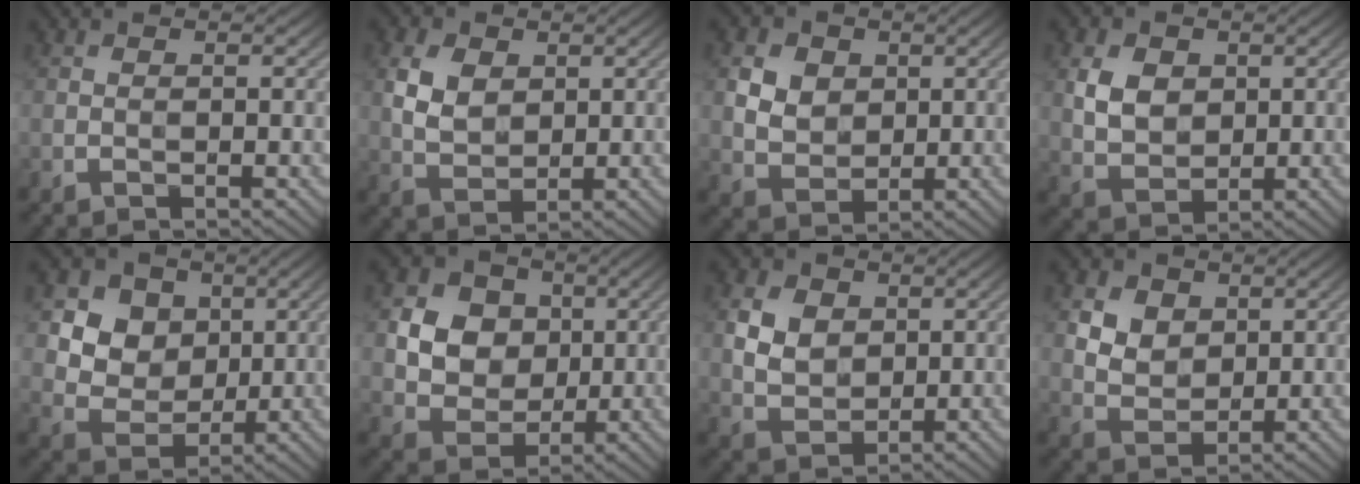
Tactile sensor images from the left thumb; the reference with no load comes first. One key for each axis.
{"total": 5.3, "fx": 1.7, "fy": 3.7, "fz": 3.4, "tx": -0.080, "ty": 0.004, "tz": 0.032}
{"total": 5.8, "fx": 2.0, "fy": 4.6, "fz": 2.9, "tx": -0.093, "ty": -0.001, "tz": 0.030}
{"total": 5.5, "fx": 1.4, "fy": 4.3, "fz": 3.2, "tx": -0.076, "ty": -0.001, "tz": 0.026}
{"total": 9.3, "fx": 3.4, "fy": 7.6, "fz": 4.2, "tx": -0.123, "ty": -0.005, "tz": 0.074}
{"total": 8.4, "fx": 1.6, "fy": 7.2, "fz": 4.0, "tx": -0.104, "ty": 0.007, "tz": 0.021}
{"total": 5.7, "fx": 1.6, "fy": 4.5, "fz": 3.3, "tx": -0.085, "ty": 0.000, "tz": 0.025}
{"total": 6.3, "fx": 2.7, "fy": 4.7, "fz": 3.3, "tx": -0.102, "ty": -0.002, "tz": 0.049}